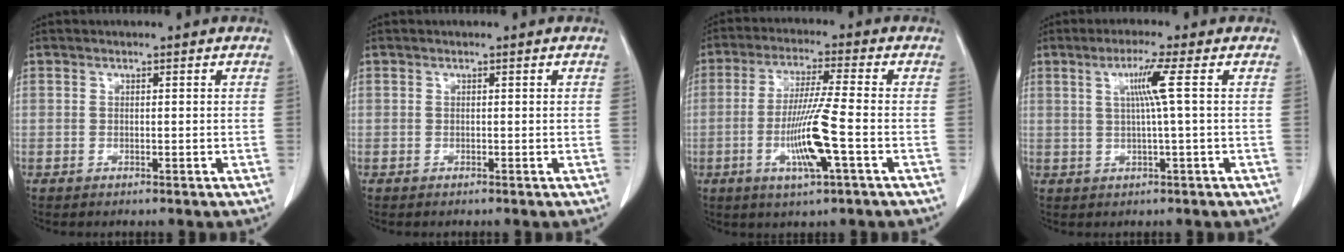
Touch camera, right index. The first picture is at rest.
{"total": 0.0}
{"total": 10.0, "force": [-2.9, -0.4, 9.6], "torque": [-0.188, -0.014, -0.056]}
{"total": 4.6, "force": [1.0, -1.2, 4.3], "torque": [-0.089, 0.002, 0.021]}